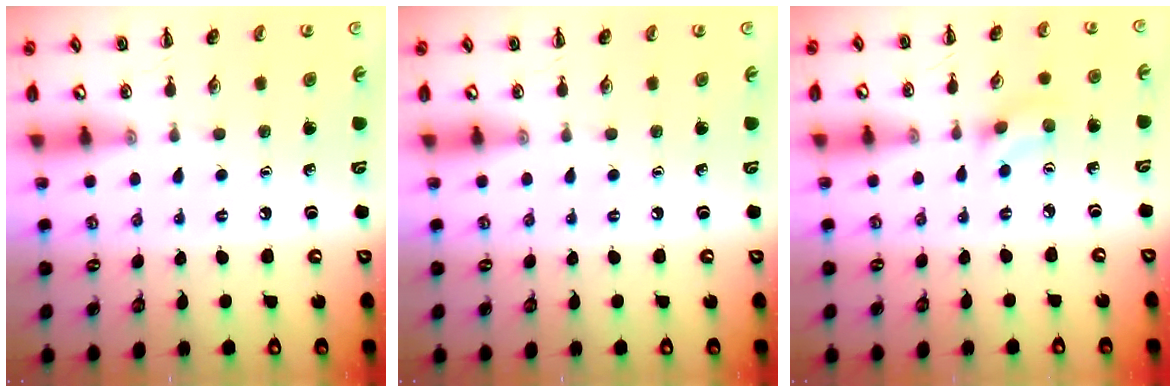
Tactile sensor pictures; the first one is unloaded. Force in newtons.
{"total": 0.0}
{"total": 2.8, "press": 2.6, "slide": 1.0}